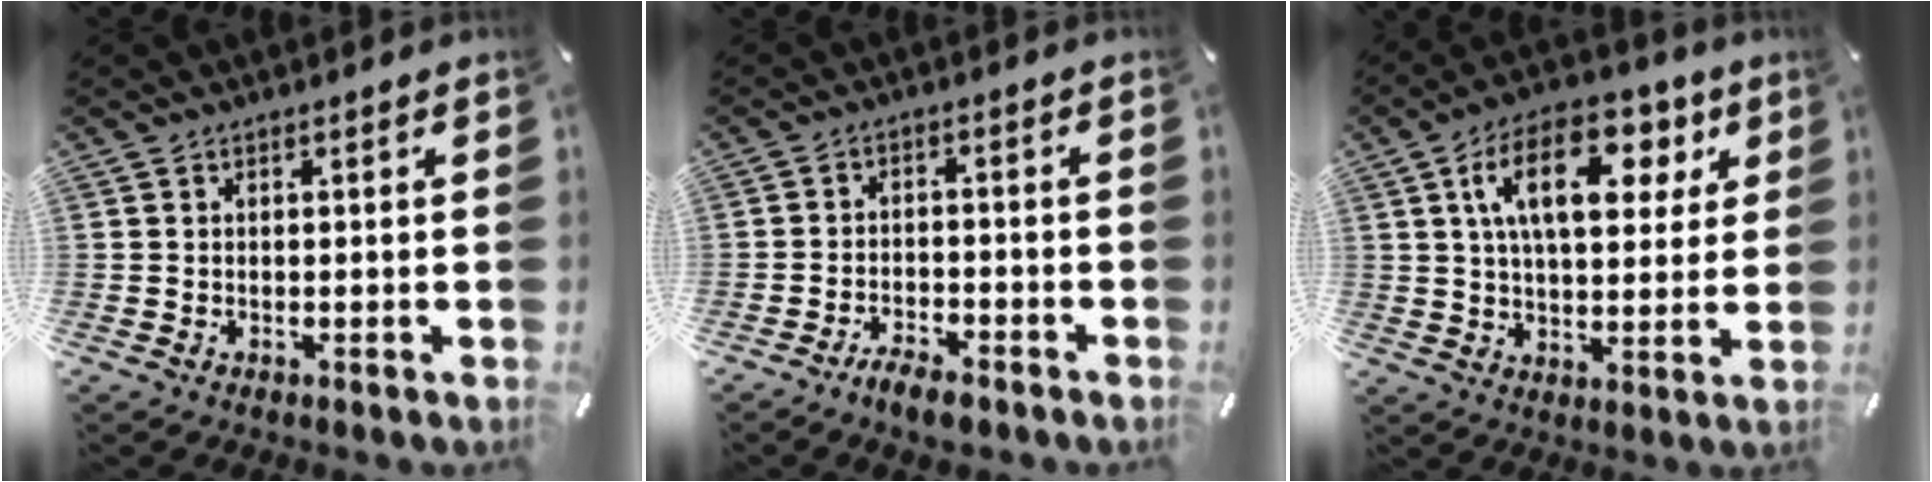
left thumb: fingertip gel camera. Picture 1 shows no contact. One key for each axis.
{"total": 4.7, "fx": -4.1, "fy": 1.4, "fz": 1.9, "tx": -0.032, "ty": 0.019, "tz": -0.074}
{"total": 16.4, "fx": 6.6, "fy": 9.3, "fz": 11.8, "tx": -0.182, "ty": -0.007, "tz": 0.109}